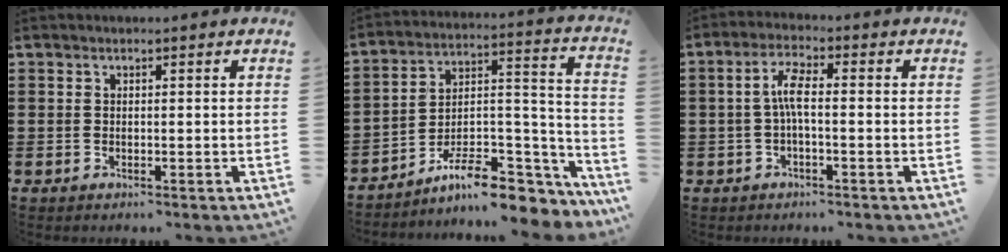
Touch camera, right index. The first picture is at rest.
{"total": 10.0, "force": [-7.8, 3.7, 5.1], "torque": [-0.081, 0.018, -0.141]}
{"total": 4.6, "force": [-0.6, 1.3, 4.3], "torque": [-0.095, 0.003, -0.018]}